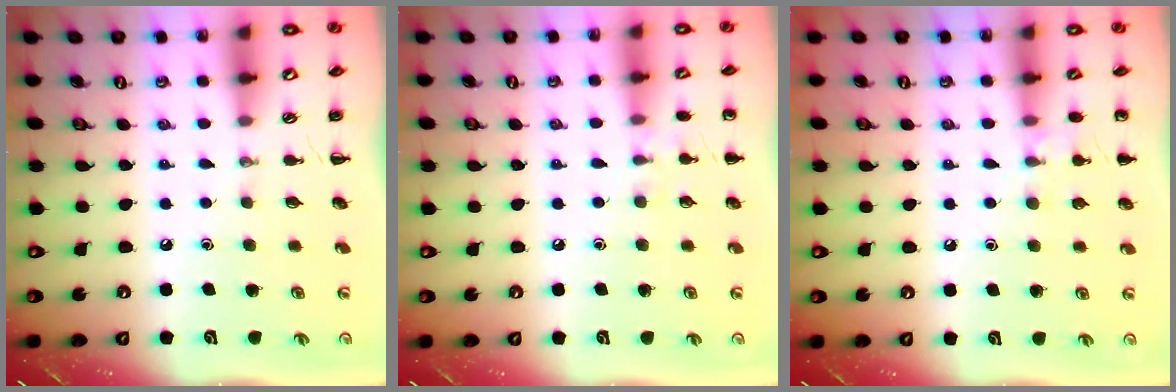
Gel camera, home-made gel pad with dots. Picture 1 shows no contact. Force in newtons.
{"total": 5.9, "press": 5.6, "slide": 1.9}
{"total": 7.8, "press": 7.4, "slide": 2.2}